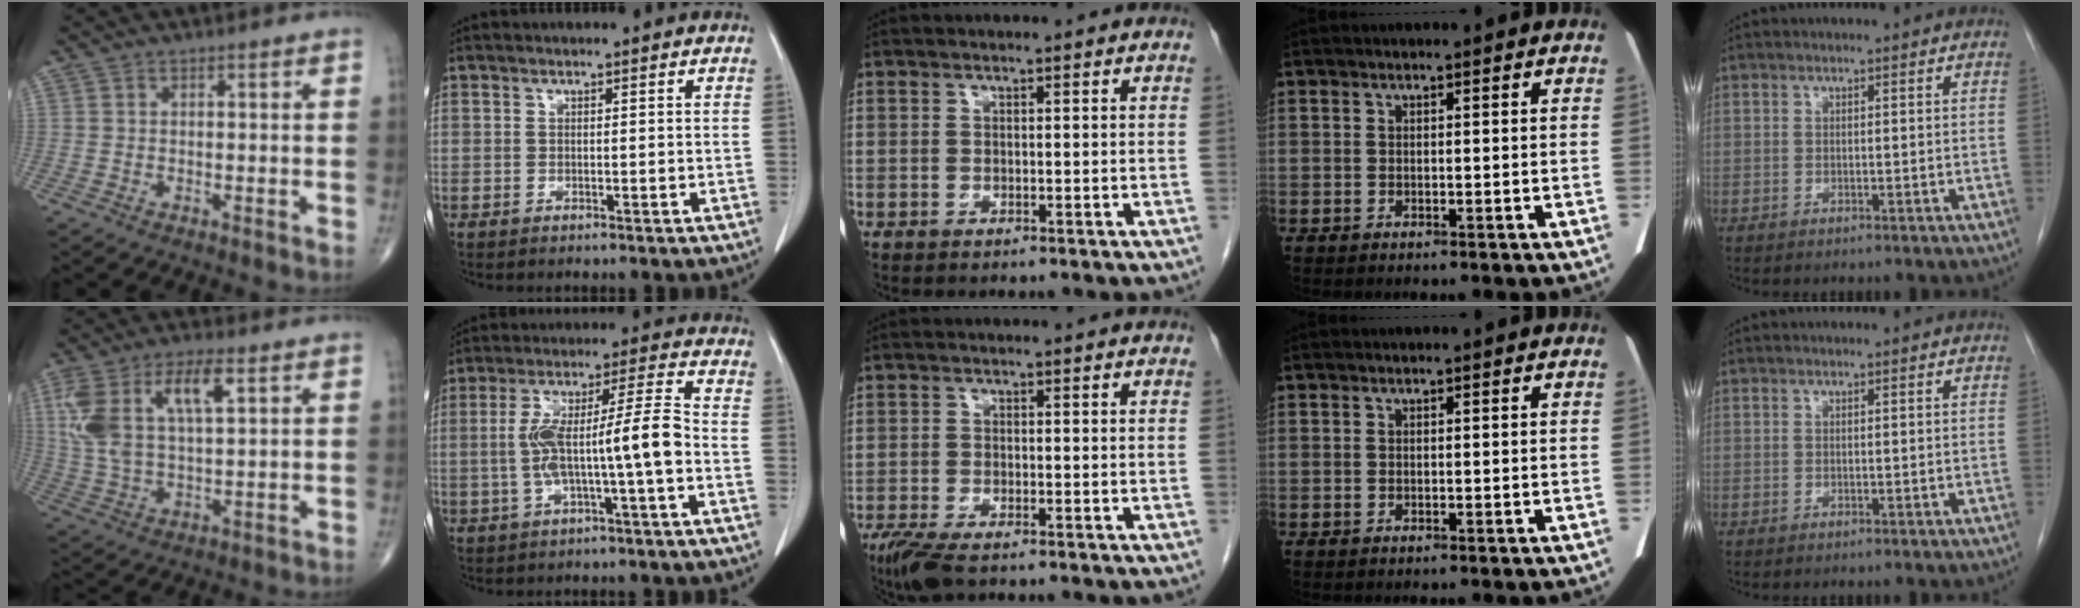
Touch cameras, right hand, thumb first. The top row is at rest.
{"thumb": {"total": 14.1, "force": [4.8, 6.0, 11.8], "torque": [-0.248, 0.008, 0.094]}, "index": {"total": 10.5, "force": [-1.8, 0.1, 10.3], "torque": [-0.188, 0.029, -0.031]}, "middle": {"total": 5.2, "force": [-3.8, 1.2, 3.4], "torque": [-0.069, -0.015, -0.065]}}